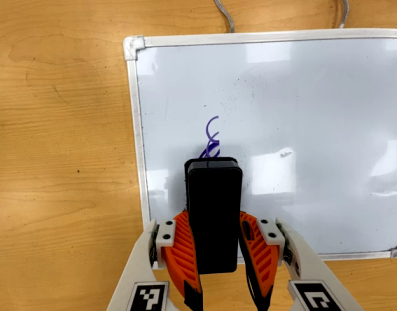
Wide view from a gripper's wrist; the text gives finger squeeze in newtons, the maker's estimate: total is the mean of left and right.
{"total": 8.0, "left": 7.2, "right": 8.7}